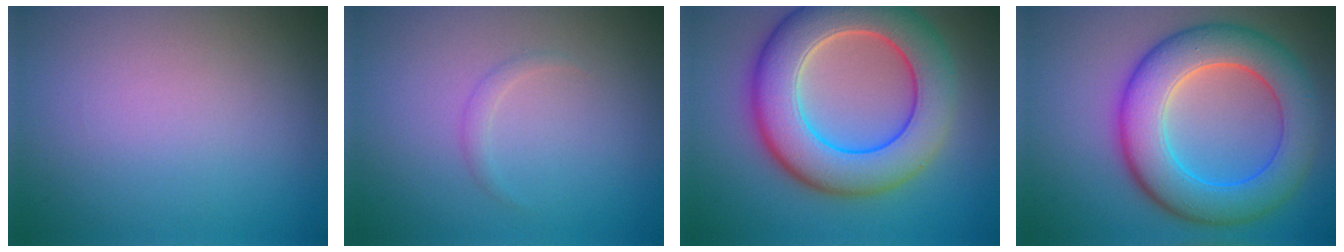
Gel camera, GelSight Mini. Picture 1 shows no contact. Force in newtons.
{"total": 0.7, "press": 0.7, "slide": 0.0}
{"total": 10.1, "press": 10.1, "slide": 0.4}
{"total": 8.7, "press": 8.7, "slide": 0.1}